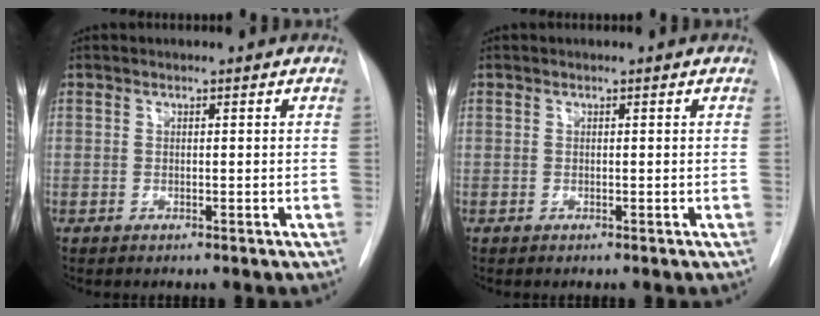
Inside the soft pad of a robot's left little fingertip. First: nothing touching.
{"total": 0.0}